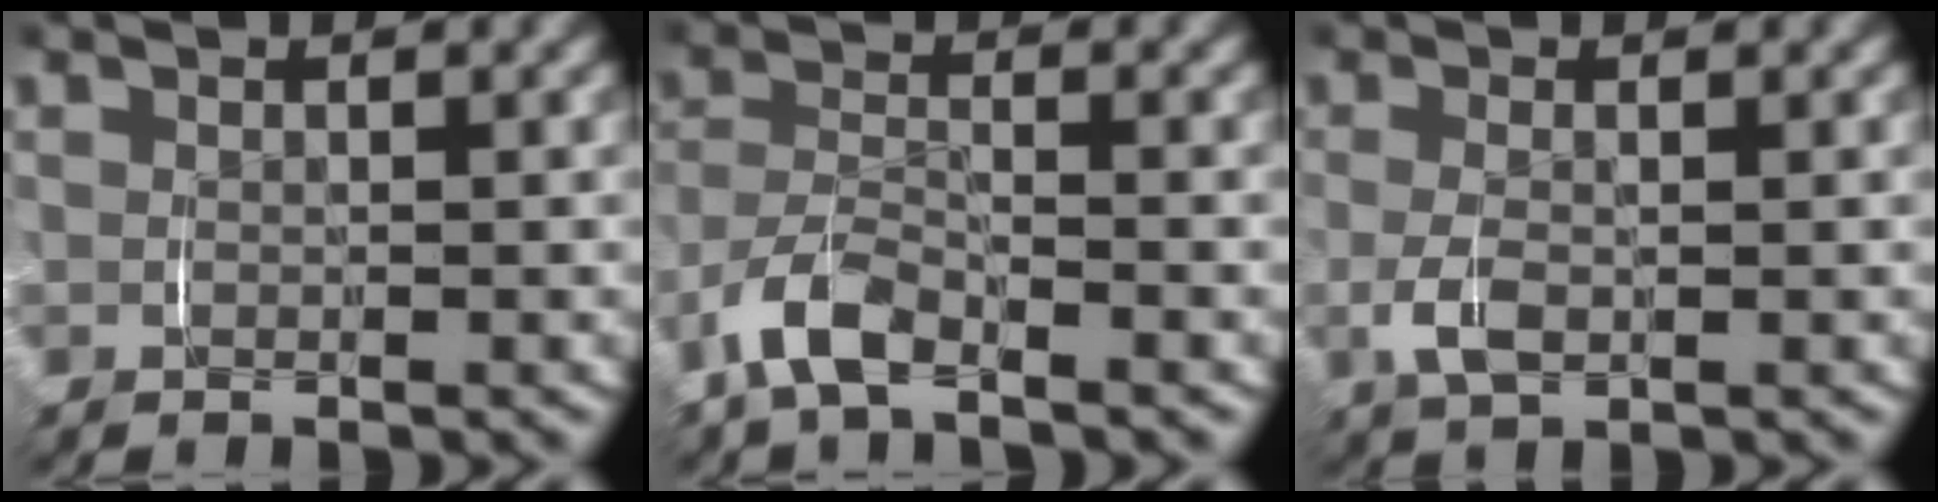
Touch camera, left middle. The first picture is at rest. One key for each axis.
{"total": 3.5, "fx": -3.2, "fy": 0.4, "fz": 1.3, "tx": -0.032, "ty": -0.003, "tz": -0.061}
{"total": 1.8, "fx": -0.8, "fy": 0.5, "fz": 1.6, "tx": -0.046, "ty": -0.010, "tz": -0.010}